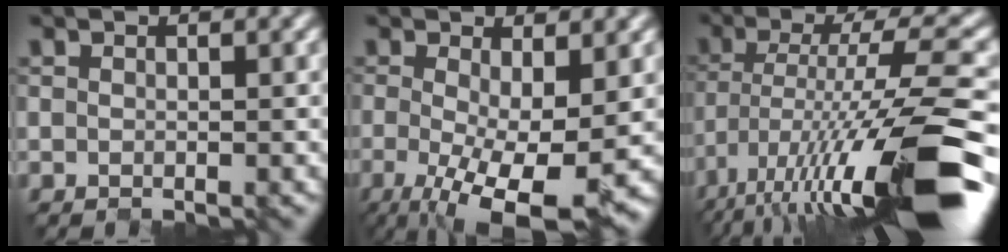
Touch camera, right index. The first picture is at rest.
{"total": 9.1, "force": [-2.2, 2.8, 8.4], "torque": [-0.142, -0.023, -0.025]}
{"total": 14.9, "force": [-6.7, 3.2, 12.9], "torque": [-0.219, 0.003, -0.108]}